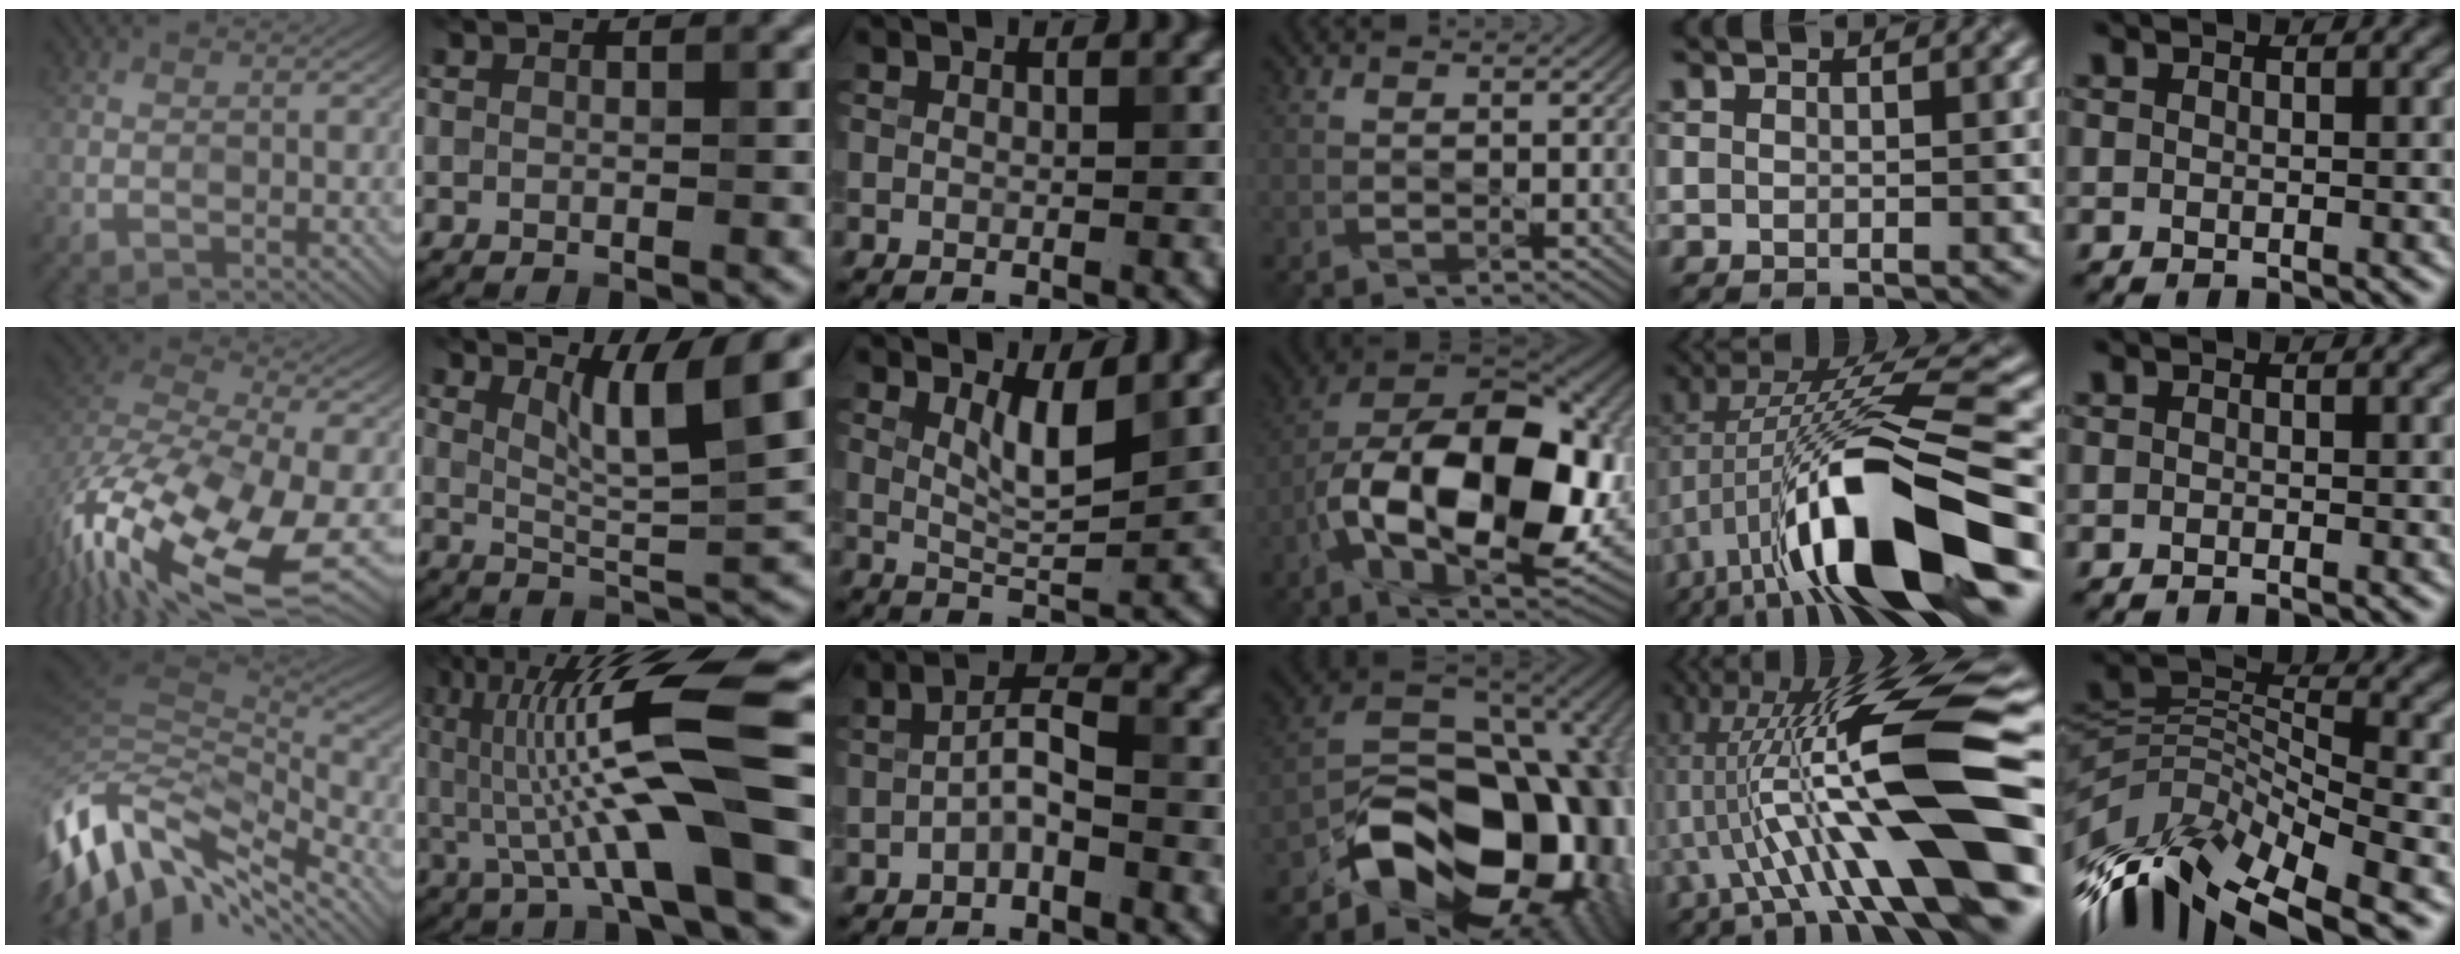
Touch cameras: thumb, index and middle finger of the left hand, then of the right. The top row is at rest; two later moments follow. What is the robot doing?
{"motion": "twist", "object": "bottle cap"}